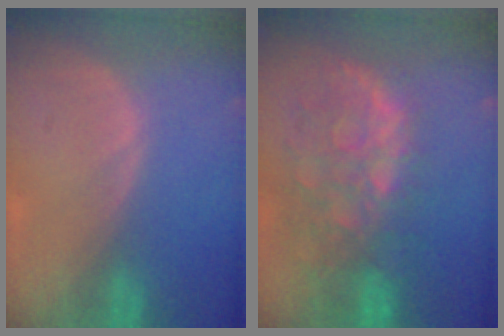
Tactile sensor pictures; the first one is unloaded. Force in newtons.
{"total": 11.3, "press": 9.9, "slide": 5.6}